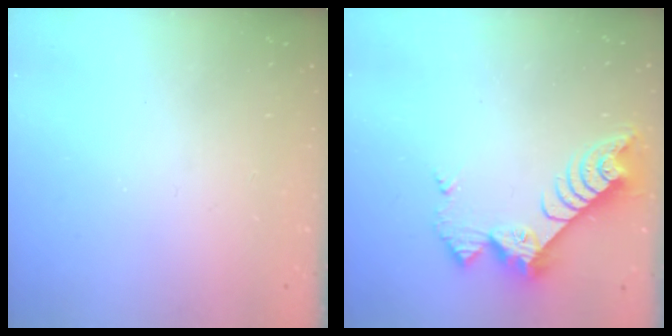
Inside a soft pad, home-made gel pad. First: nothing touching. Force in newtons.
{"total": 9.4, "press": 9.4, "slide": 0.7}